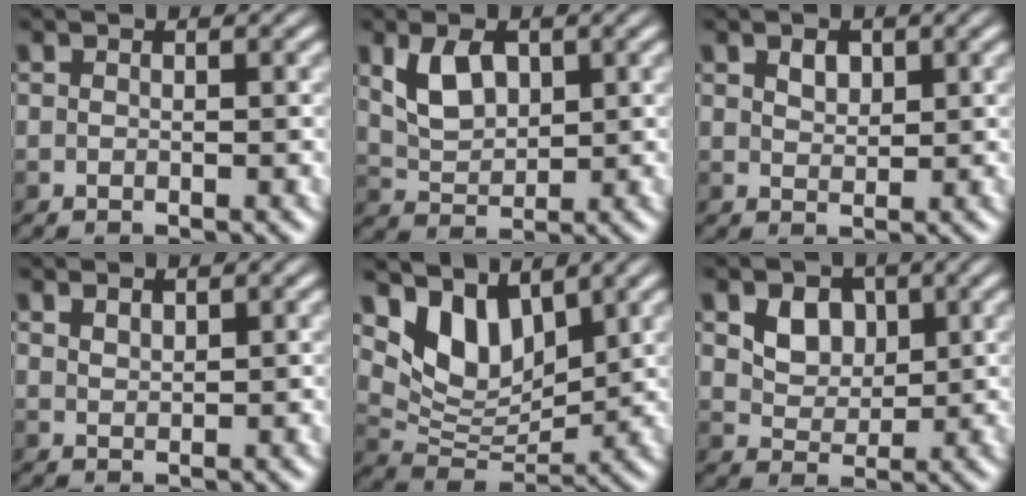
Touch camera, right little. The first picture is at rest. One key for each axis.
{"total": 3.3, "fx": 0.8, "fy": 2.0, "fz": 2.5, "tx": -0.059, "ty": -0.003, "tz": 0.017}
{"total": 0.8, "fx": 0.2, "fy": 0.6, "fz": 0.5, "tx": -0.019, "ty": 0.000, "tz": 0.006}
{"total": 1.1, "fx": 0.8, "fy": 0.4, "fz": 0.5, "tx": -0.016, "ty": 0.000, "tz": 0.018}
{"total": 5.9, "fx": 3.5, "fy": 3.2, "fz": 3.4, "tx": -0.070, "ty": -0.005, "tz": 0.063}
{"total": 2.7, "fx": 0.6, "fy": 2.2, "fz": 1.5, "tx": -0.031, "ty": -0.004, "tz": 0.003}